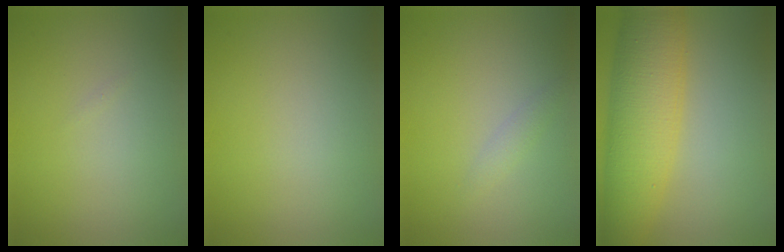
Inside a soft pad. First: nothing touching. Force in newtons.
{"total": 0.0}
{"total": 0.9, "press": 0.9, "slide": 0.0}
{"total": 8.2, "press": 8.2, "slide": 0.4}